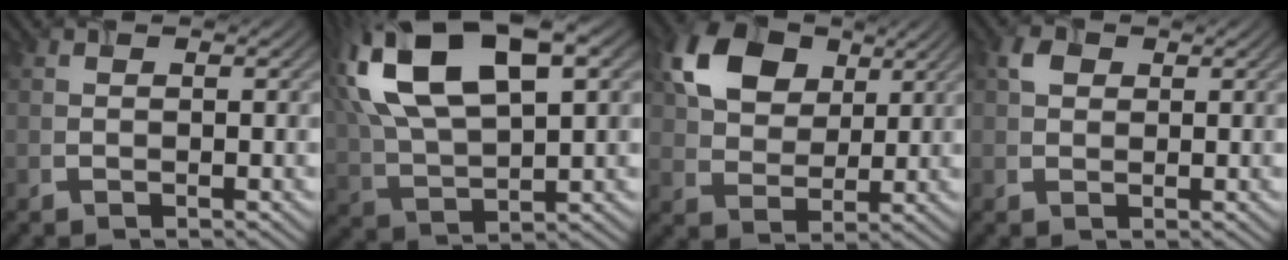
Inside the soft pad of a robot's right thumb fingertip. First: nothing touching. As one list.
[{"total": 17.1, "force": [6.6, 7.8, 13.6], "torque": [-0.297, 0.029, 0.121]}, {"total": 9.5, "force": [4.1, 6.7, 5.4], "torque": [-0.126, 0.012, 0.070]}, {"total": 1.5, "force": [0.5, 1.2, 0.6], "torque": [-0.012, 0.008, 0.012]}]